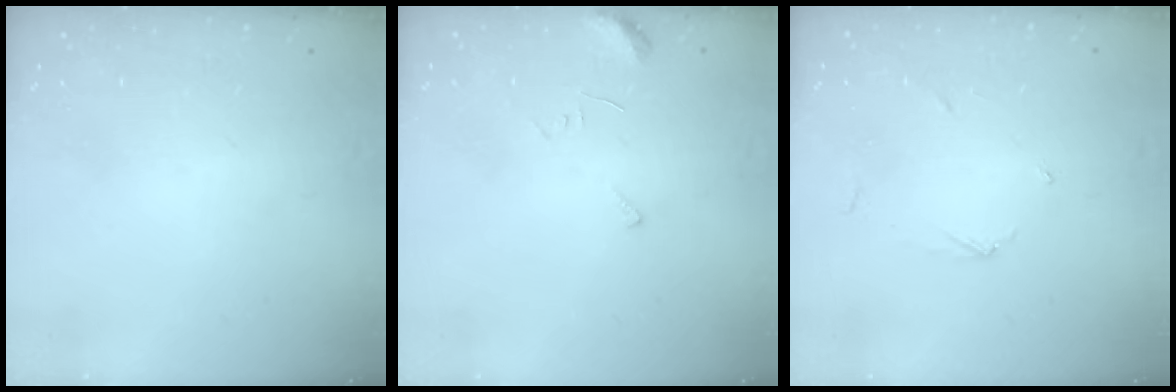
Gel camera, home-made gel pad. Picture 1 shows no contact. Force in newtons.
{"total": 5.5, "press": 5.5, "slide": 0.3}
{"total": 2.5, "press": 2.5, "slide": 0.2}